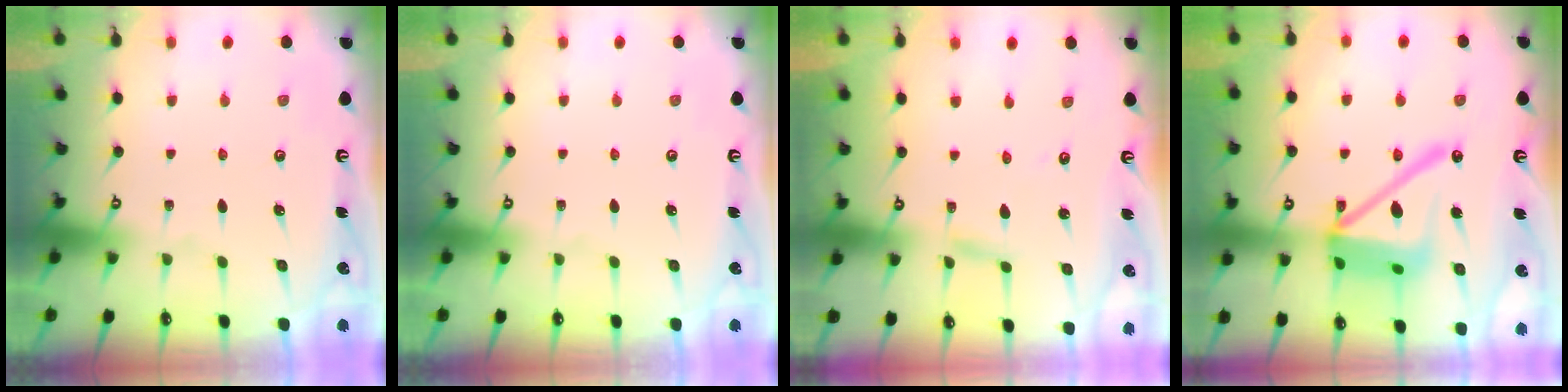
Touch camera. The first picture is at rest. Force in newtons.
{"total": 0.0}
{"total": 3.0, "press": 3.0, "slide": 0.1}
{"total": 18.7, "press": 18.6, "slide": 1.9}